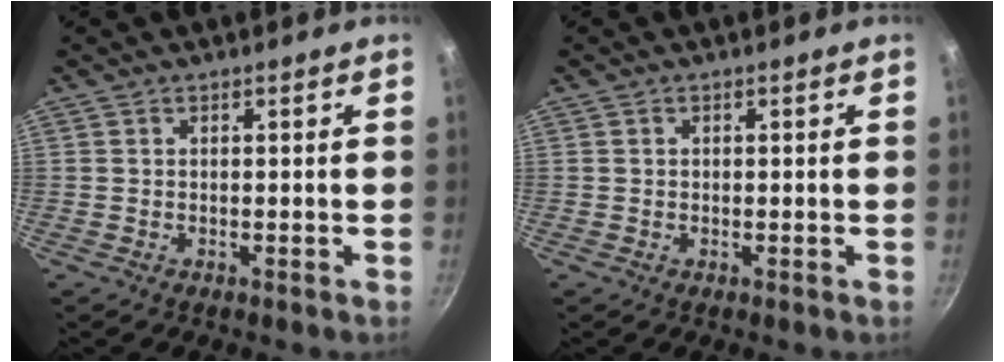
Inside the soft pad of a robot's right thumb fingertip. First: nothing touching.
{"total": 0.5, "force": [0.1, 0.5, 0.2], "torque": [0.000, 0.003, 0.001]}